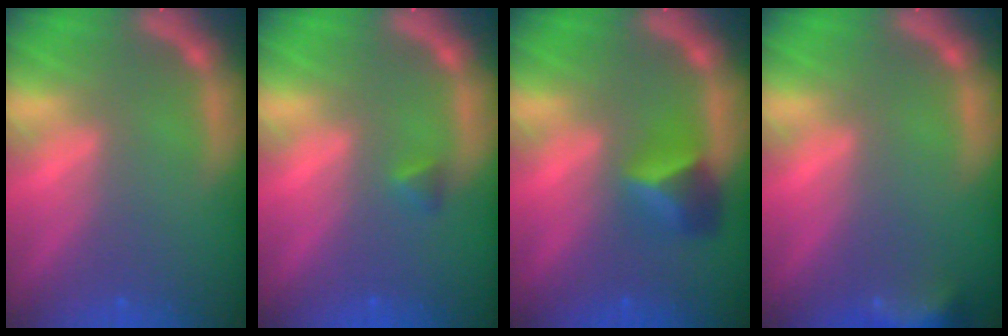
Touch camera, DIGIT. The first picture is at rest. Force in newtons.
{"total": 0.9}
{"total": 3.4}
{"total": 4.9}